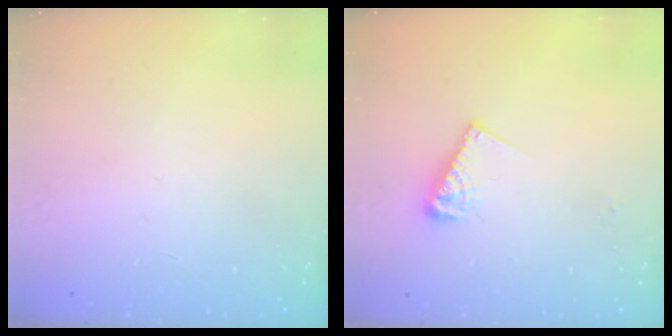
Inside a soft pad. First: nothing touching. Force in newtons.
{"total": 8.0, "press": 8.0, "slide": 0.3}